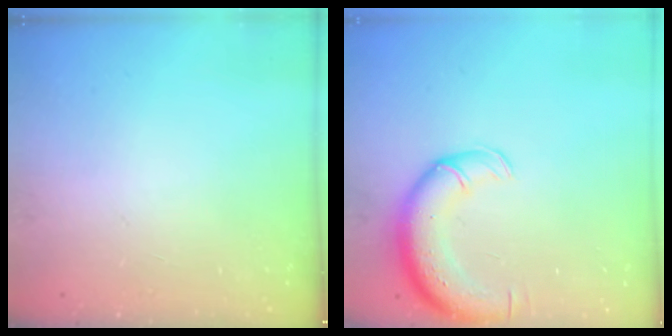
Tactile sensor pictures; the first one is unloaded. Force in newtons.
{"total": 11.9, "press": 11.5, "slide": 3.2}